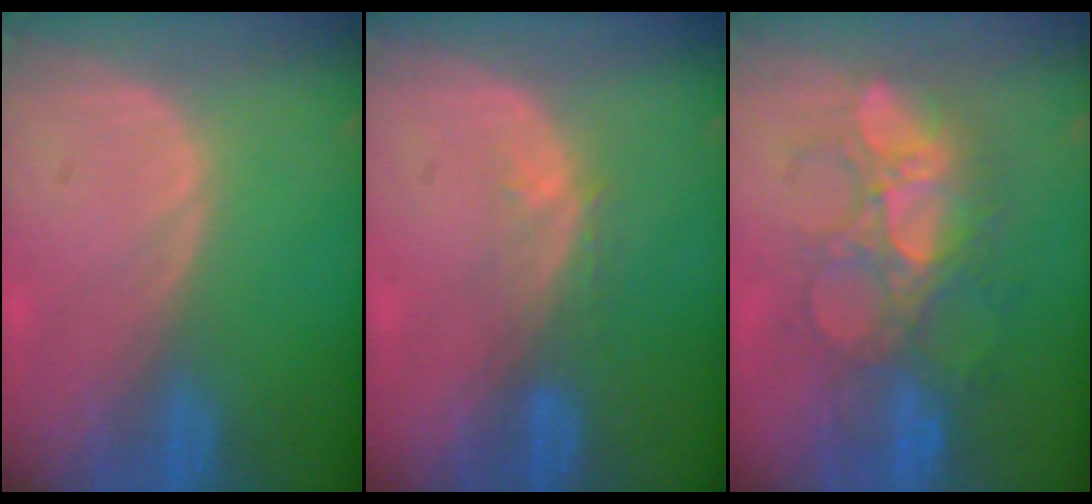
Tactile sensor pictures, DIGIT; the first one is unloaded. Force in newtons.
{"total": 2.9, "press": 2.4, "slide": 1.7}
{"total": 8.8, "press": 8.6, "slide": 1.6}